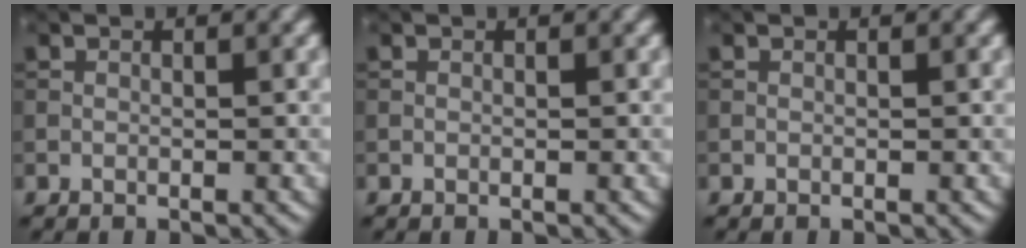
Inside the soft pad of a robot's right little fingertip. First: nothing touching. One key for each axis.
{"total": 0.0}
{"total": 0.0}